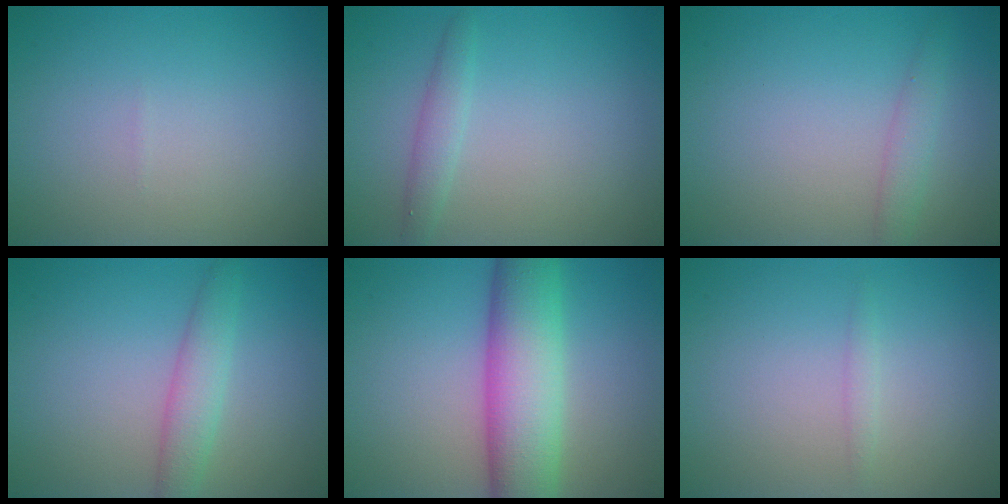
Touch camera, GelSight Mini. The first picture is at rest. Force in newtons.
{"total": 1.6, "press": 1.6, "slide": 0.1}
{"total": 1.7, "press": 1.7, "slide": 0.0}
{"total": 2.7, "press": 2.7, "slide": 0.1}
{"total": 8.7, "press": 8.7, "slide": 0.6}
{"total": 0.7, "press": 0.7, "slide": 0.1}